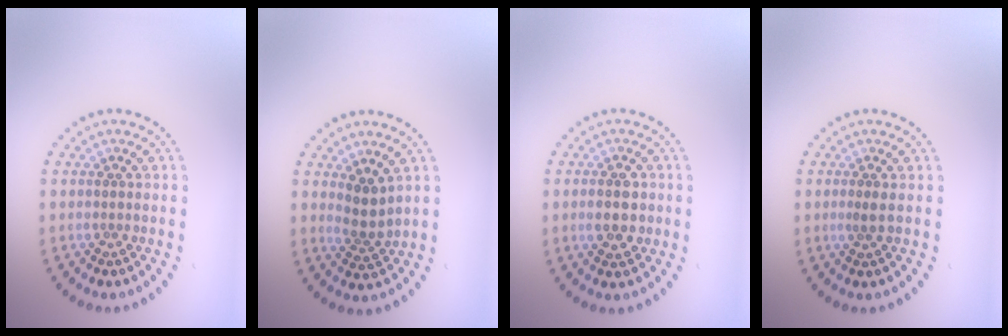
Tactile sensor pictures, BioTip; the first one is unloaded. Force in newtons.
{"total": 2.5, "press": 2.0, "slide": 1.5}
{"total": 2.7, "press": 2.7, "slide": 0.1}
{"total": 1.1, "press": 0.8, "slide": 0.6}